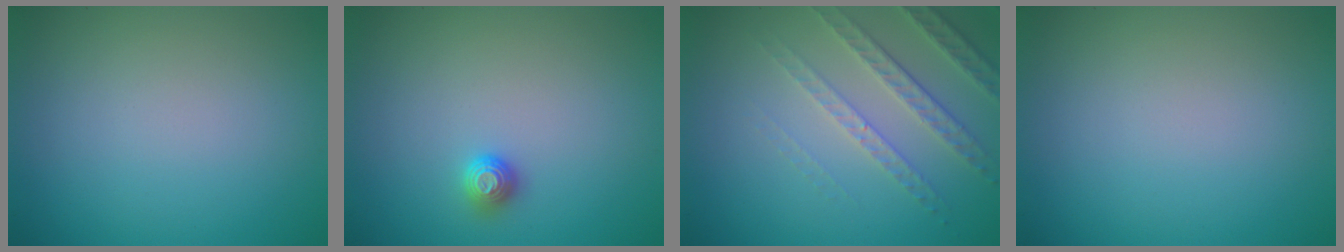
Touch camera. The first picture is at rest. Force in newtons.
{"total": 1.1, "press": 1.1, "slide": 0.4}
{"total": 3.3, "press": 3.1, "slide": 1.3}
{"total": 0.0}